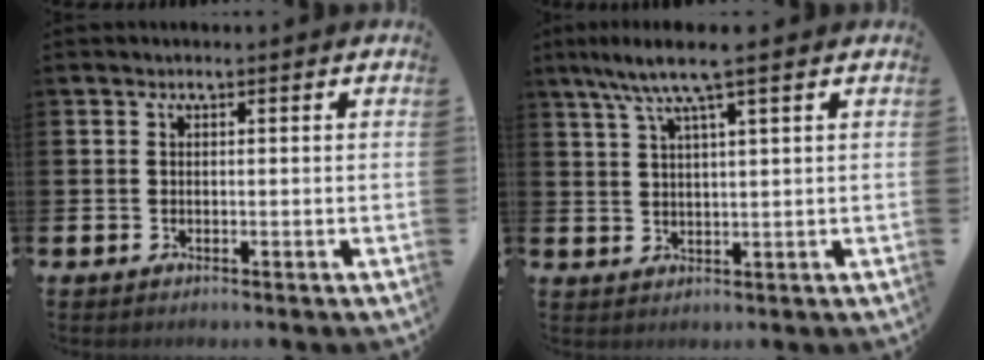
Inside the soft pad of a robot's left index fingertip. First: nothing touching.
{"total": 6.3, "force": [4.6, 0.6, 4.3], "torque": [-0.095, -0.006, 0.080]}